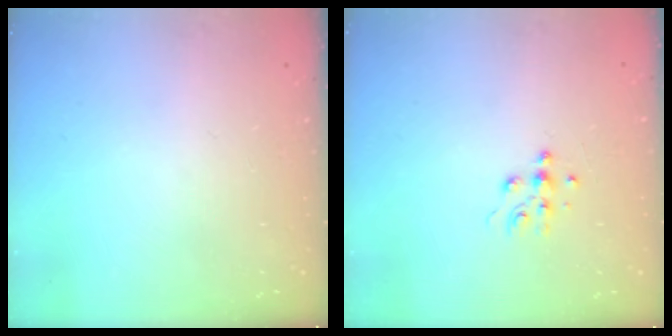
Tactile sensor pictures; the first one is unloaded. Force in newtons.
{"total": 6.1, "press": 6.1, "slide": 0.8}